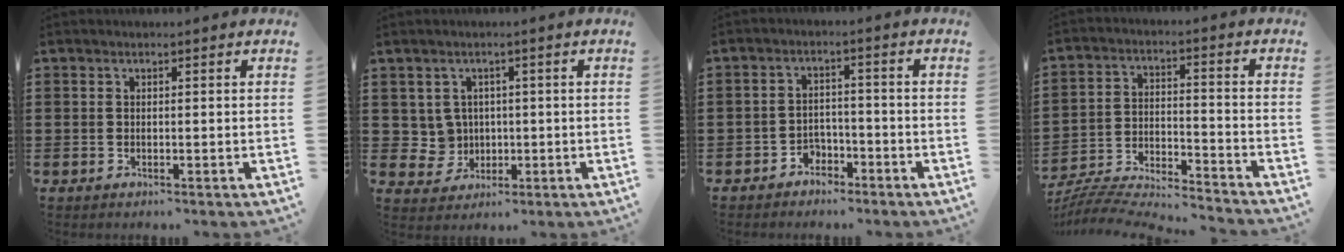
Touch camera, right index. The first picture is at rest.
{"total": 3.5, "force": [0.7, 3.4, 0.6], "torque": [-0.031, 0.009, 0.013]}
{"total": 2.9, "force": [-2.4, 1.5, 0.4], "torque": [-0.017, 0.001, -0.051]}
{"total": 6.0, "force": [-6.0, 0.1, 1.0], "torque": [-0.026, -0.010, -0.123]}